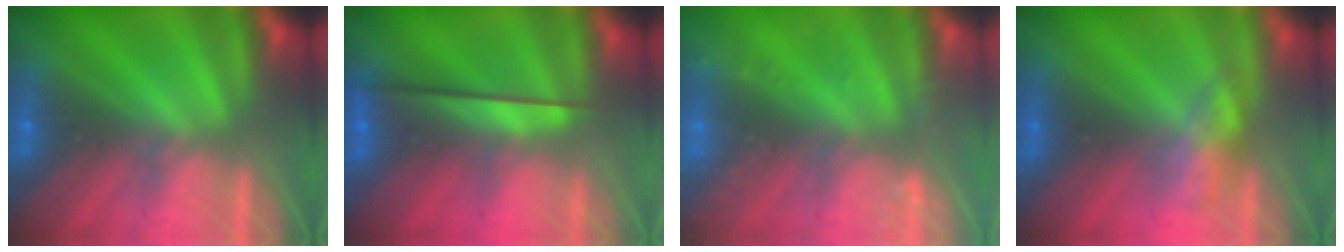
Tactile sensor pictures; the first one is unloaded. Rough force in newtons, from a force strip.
{"total": 2.3}
{"total": 2.5}
{"total": 2.7}